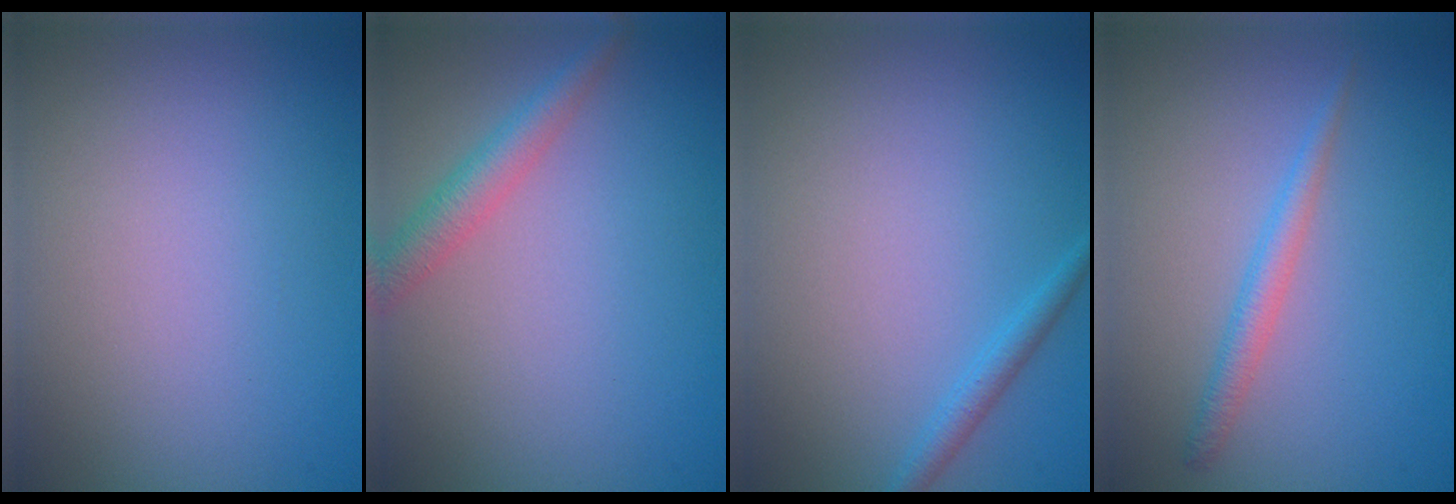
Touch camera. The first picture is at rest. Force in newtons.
{"total": 2.7, "press": 2.7, "slide": 0.1}
{"total": 1.4, "press": 1.4, "slide": 0.1}
{"total": 1.8, "press": 1.8, "slide": 0.1}